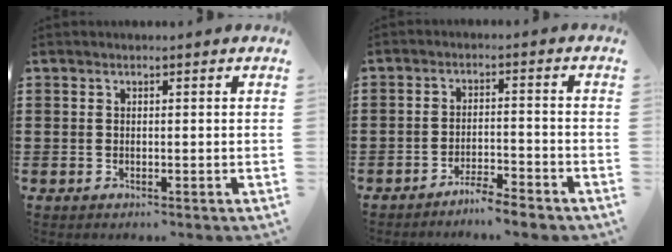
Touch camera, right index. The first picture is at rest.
{"total": 3.9, "force": [-3.8, -0.2, 0.8], "torque": [-0.016, 0.002, -0.078]}